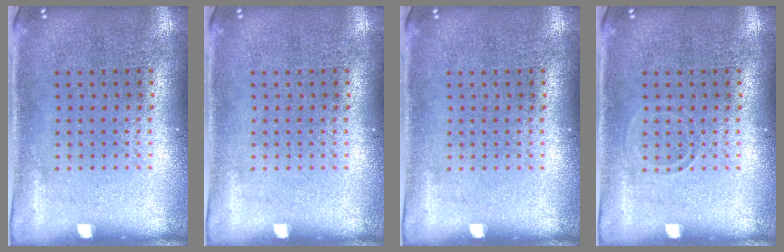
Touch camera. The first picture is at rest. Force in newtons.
{"total": 0.0}
{"total": 0.0}
{"total": 0.7, "press": 0.6, "slide": 0.3}